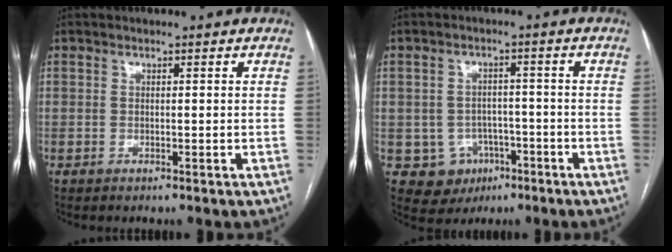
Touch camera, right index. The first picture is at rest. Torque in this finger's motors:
{"motor_torque": [-0.29, 0.03, -0.52, -0.21]}